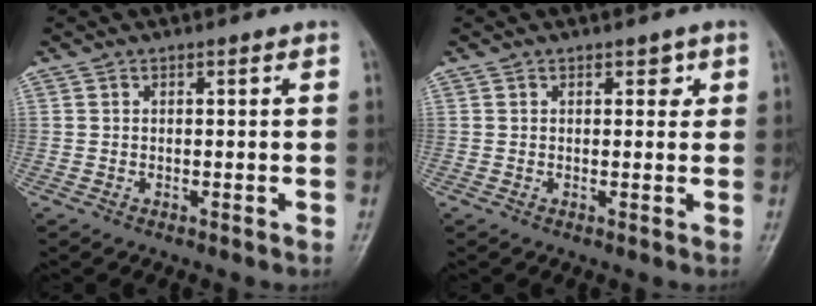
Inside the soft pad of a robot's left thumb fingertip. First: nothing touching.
{"total": 1.7, "force": [0.8, 1.1, 1.0], "torque": [0.004, -0.001, 0.007]}